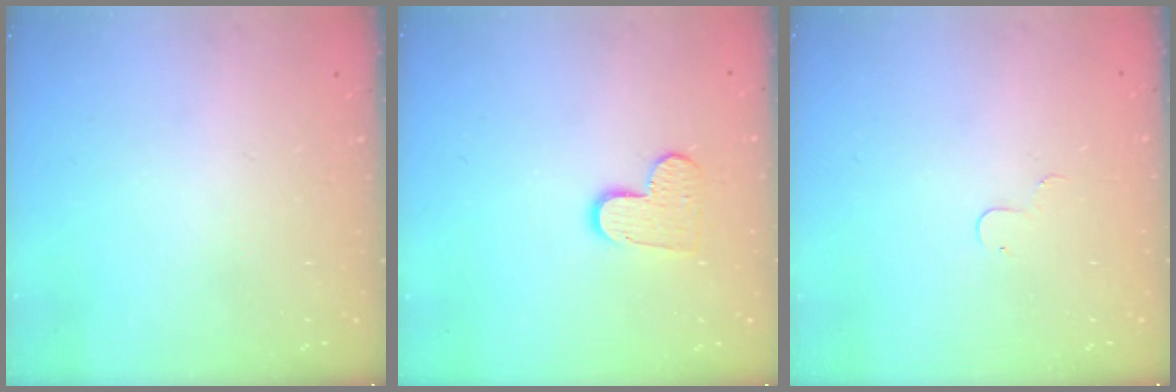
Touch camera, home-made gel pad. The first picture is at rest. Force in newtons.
{"total": 9.3, "press": 9.3, "slide": 0.6}
{"total": 3.6, "press": 3.6, "slide": 0.4}